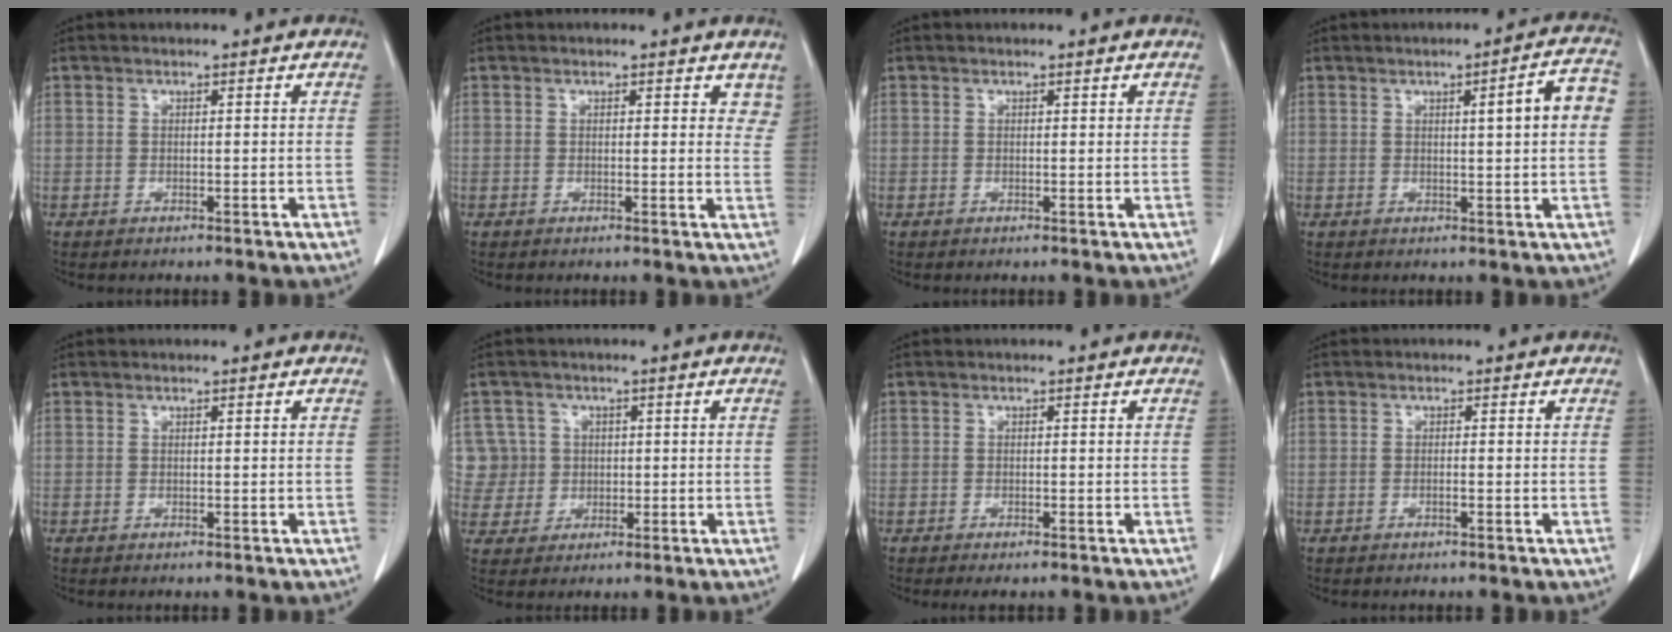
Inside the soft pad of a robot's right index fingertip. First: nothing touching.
{"total": 3.3, "force": [2.5, 1.6, 1.2], "torque": [0.008, -0.006, 0.016]}
{"total": 0.0}
{"total": 6.4, "force": [1.2, 0.3, 6.3], "torque": [-0.083, 0.010, 0.011]}
{"total": 0.0}
{"total": 7.4, "force": [1.2, 7.3, -0.1], "torque": [0.002, 0.035, 0.035]}
{"total": 1.2, "force": [-0.8, 0.1, 0.8], "torque": [-0.016, -0.004, -0.011]}
{"total": 0.5, "force": [-0.2, -0.1, 0.5], "torque": [-0.008, 0.003, -0.004]}